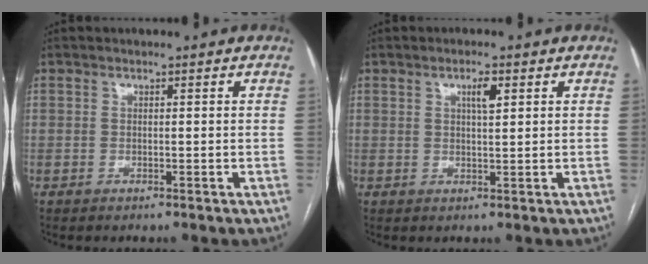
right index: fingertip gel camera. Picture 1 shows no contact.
{"total": 2.6, "force": [1.1, 0.5, 2.3], "torque": [-0.039, 0.001, 0.018]}